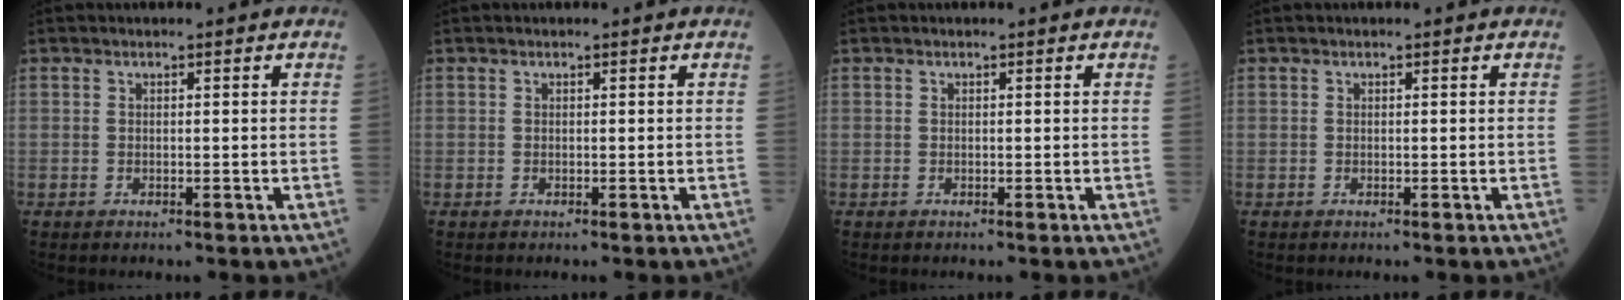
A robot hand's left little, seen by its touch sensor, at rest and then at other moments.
{"total": 0.0}
{"total": 0.0}
{"total": 0.0}